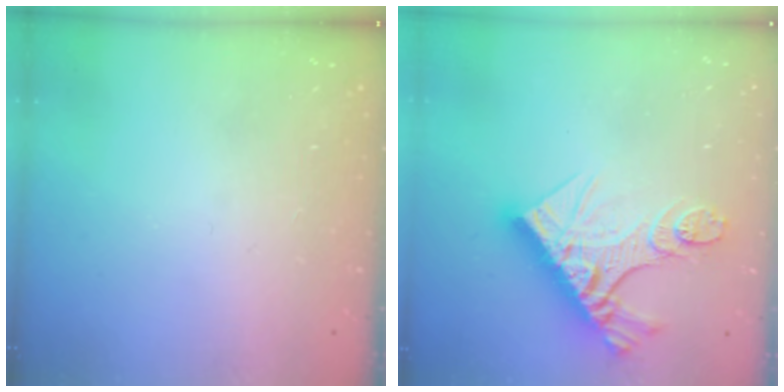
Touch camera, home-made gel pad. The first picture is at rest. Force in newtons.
{"total": 18.6, "press": 18.5, "slide": 2.1}